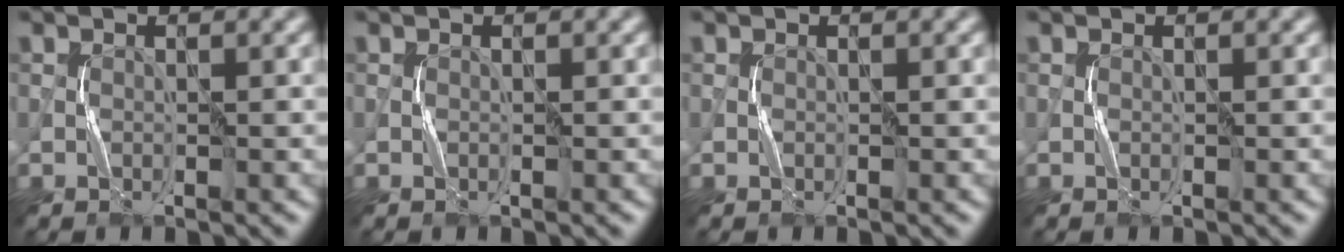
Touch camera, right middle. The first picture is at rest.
{"total": 0.0}
{"total": 0.0}
{"total": 0.0}